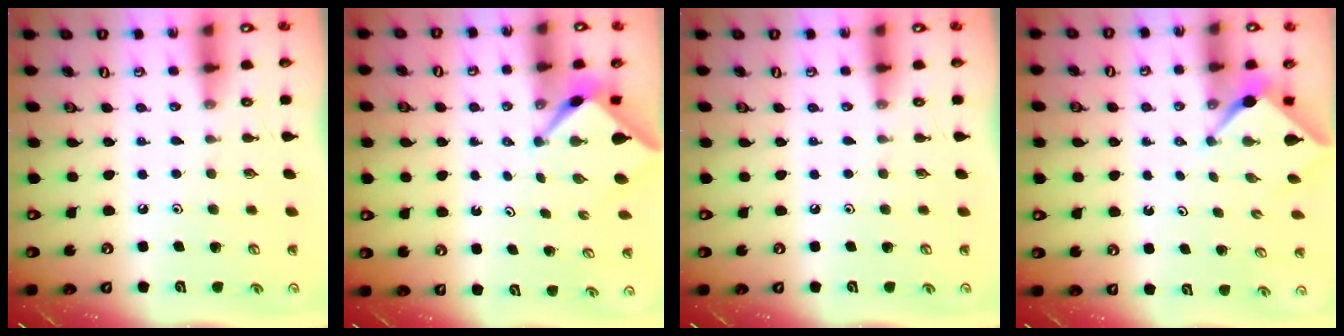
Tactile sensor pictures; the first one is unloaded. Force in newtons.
{"total": 2.5, "press": 2.5, "slide": 0.3}
{"total": 0.0}
{"total": 2.5, "press": 2.5, "slide": 0.3}